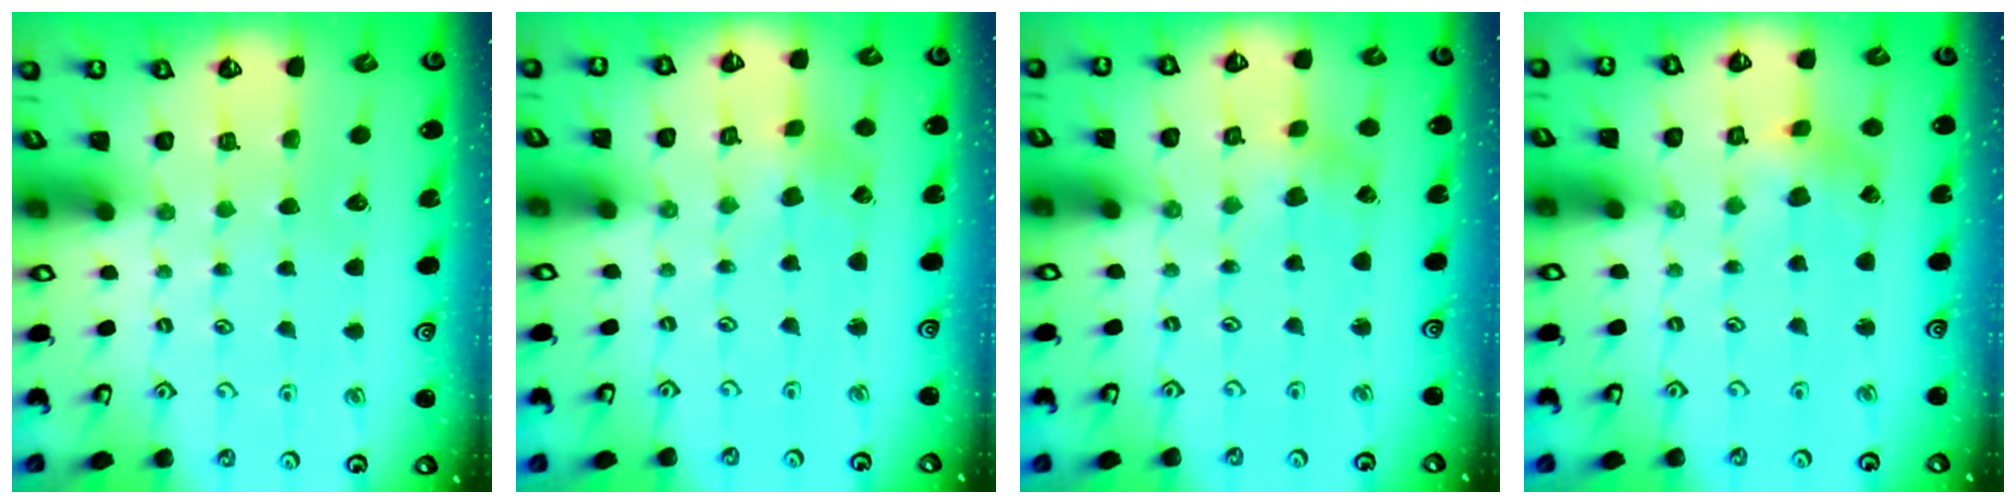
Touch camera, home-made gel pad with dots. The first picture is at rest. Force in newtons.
{"total": 0.9, "press": 0.9, "slide": 0.2}
{"total": 1.6, "press": 1.5, "slide": 0.2}
{"total": 1.4, "press": 1.4, "slide": 0.2}